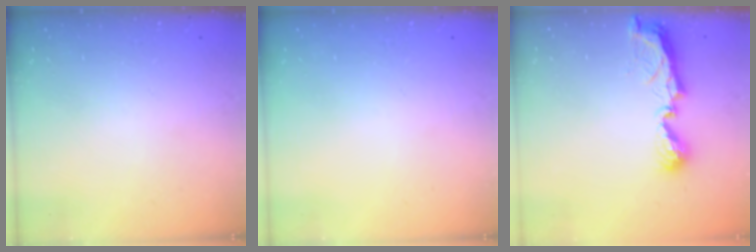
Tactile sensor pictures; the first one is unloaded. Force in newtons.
{"total": 0.0}
{"total": 7.7, "press": 7.6, "slide": 0.7}